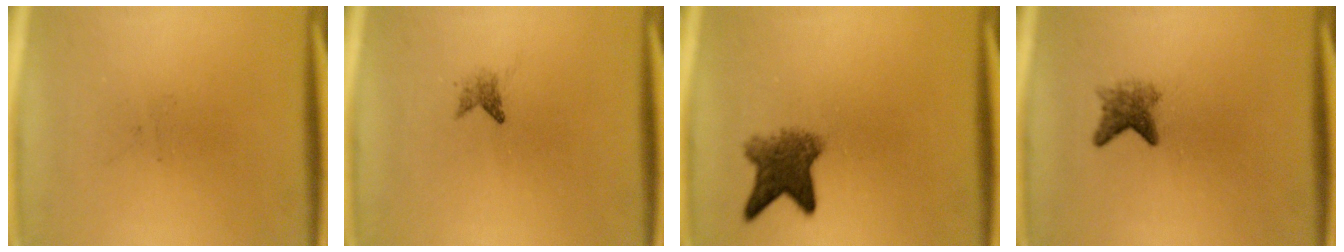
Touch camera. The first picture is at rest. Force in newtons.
{"total": 1.2}
{"total": 6.0}
{"total": 2.9}